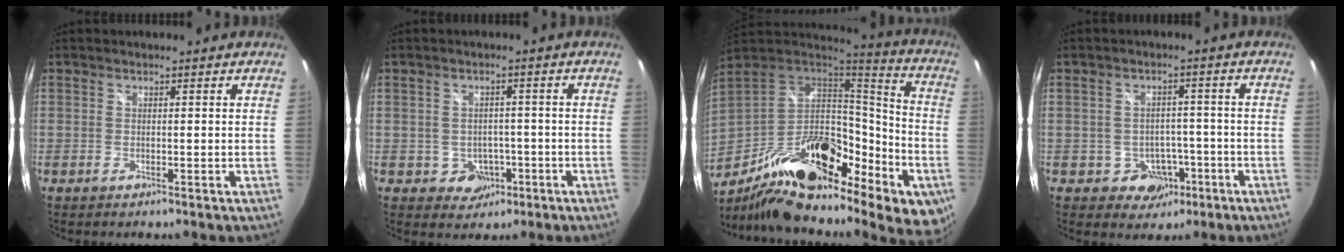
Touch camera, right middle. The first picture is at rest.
{"total": 4.4, "force": [-1.6, 4.0, 1.0], "torque": [-0.030, 0.007, -0.011]}
{"total": 29.7, "force": [-14.8, 13.1, 22.1], "torque": [-0.349, -0.010, -0.236]}
{"total": 5.4, "force": [-2.5, 4.6, 1.3], "torque": [-0.037, 0.014, -0.019]}